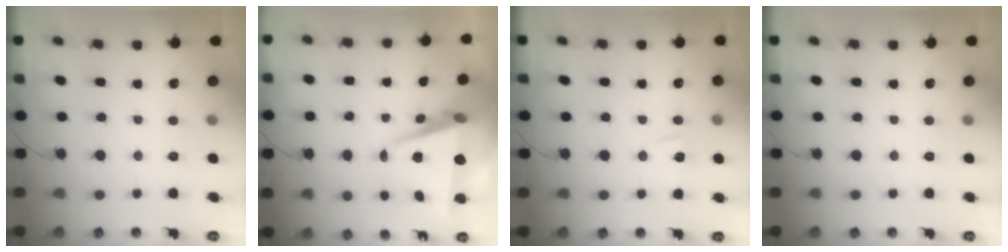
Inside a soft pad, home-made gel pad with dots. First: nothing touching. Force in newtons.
{"total": 9.5, "press": 8.6, "slide": 4.0}
{"total": 5.6, "press": 5.1, "slide": 2.4}
{"total": 0.0}